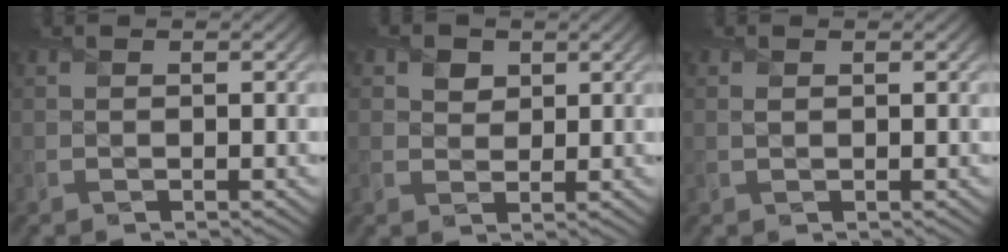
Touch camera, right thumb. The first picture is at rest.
{"total": 2.7, "force": [1.3, 2.1, 1.0], "torque": [-0.023, -0.009, 0.018]}
{"total": 0.5, "force": [0.2, 0.4, 0.2], "torque": [-0.007, -0.005, 0.001]}